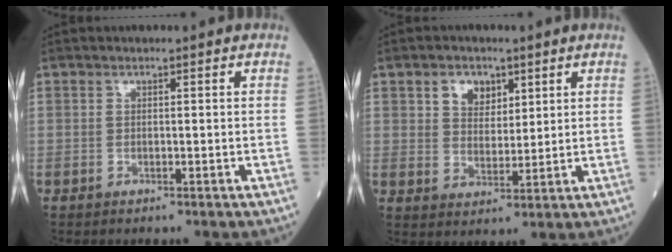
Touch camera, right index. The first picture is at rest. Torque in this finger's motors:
{"motor_torque": [0.33, 0.08, 0.16, 0.05]}